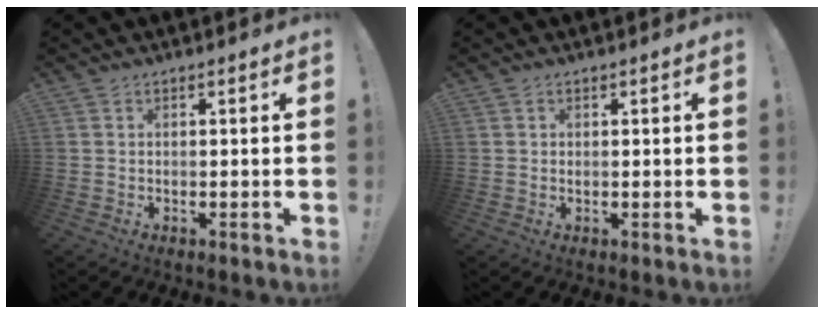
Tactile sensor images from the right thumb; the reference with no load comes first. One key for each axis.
{"total": 0.0}